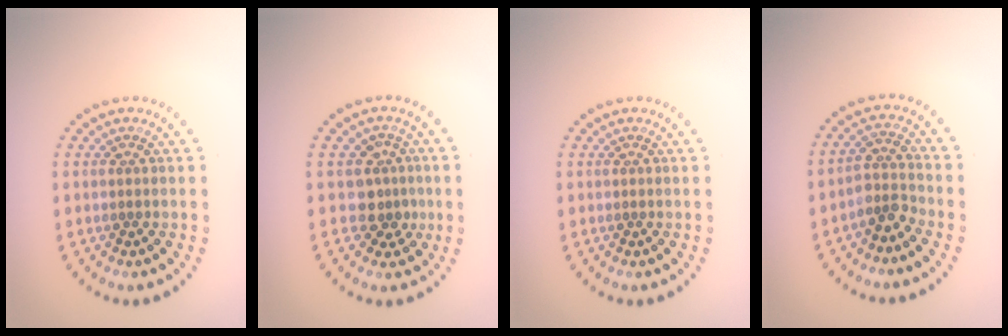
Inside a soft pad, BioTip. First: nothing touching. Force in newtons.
{"total": 2.9, "press": 2.4, "slide": 1.6}
{"total": 0.0}
{"total": 2.5, "press": 1.9, "slide": 1.6}